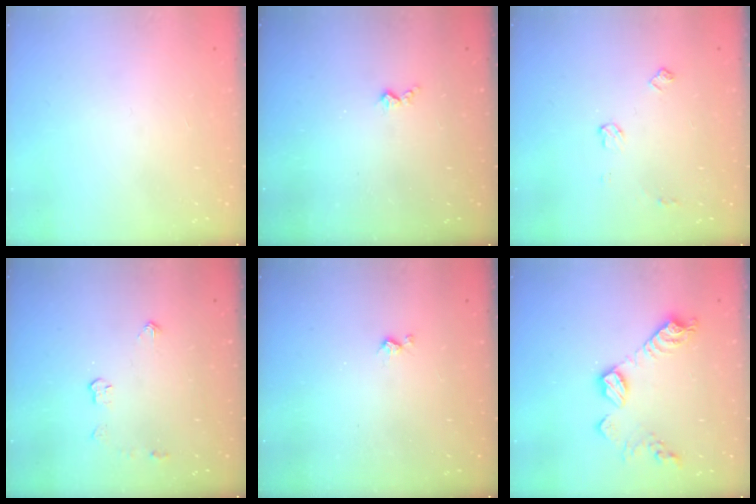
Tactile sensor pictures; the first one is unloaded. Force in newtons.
{"total": 3.6, "press": 3.5, "slide": 0.5}
{"total": 6.0, "press": 6.0, "slide": 0.7}
{"total": 4.0, "press": 3.9, "slide": 0.7}
{"total": 3.2, "press": 3.2, "slide": 0.5}
{"total": 12.1, "press": 12.1, "slide": 0.5}